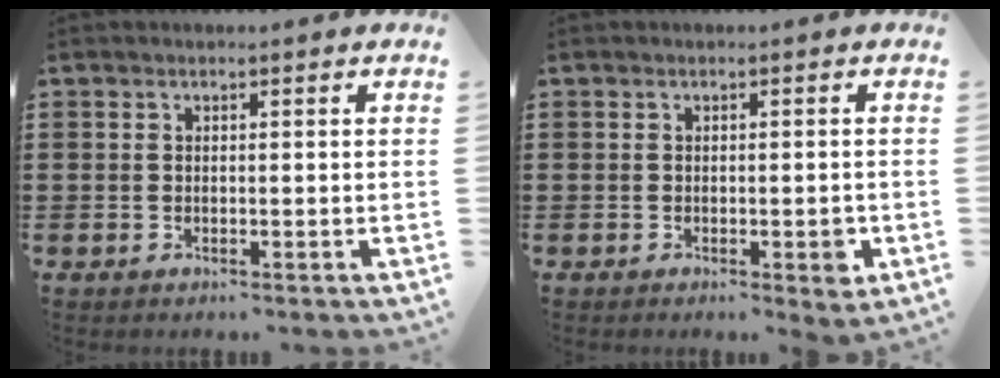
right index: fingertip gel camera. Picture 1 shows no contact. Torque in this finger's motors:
{"motor_torque": [0.55, -0.22, 0.09, 0.04]}